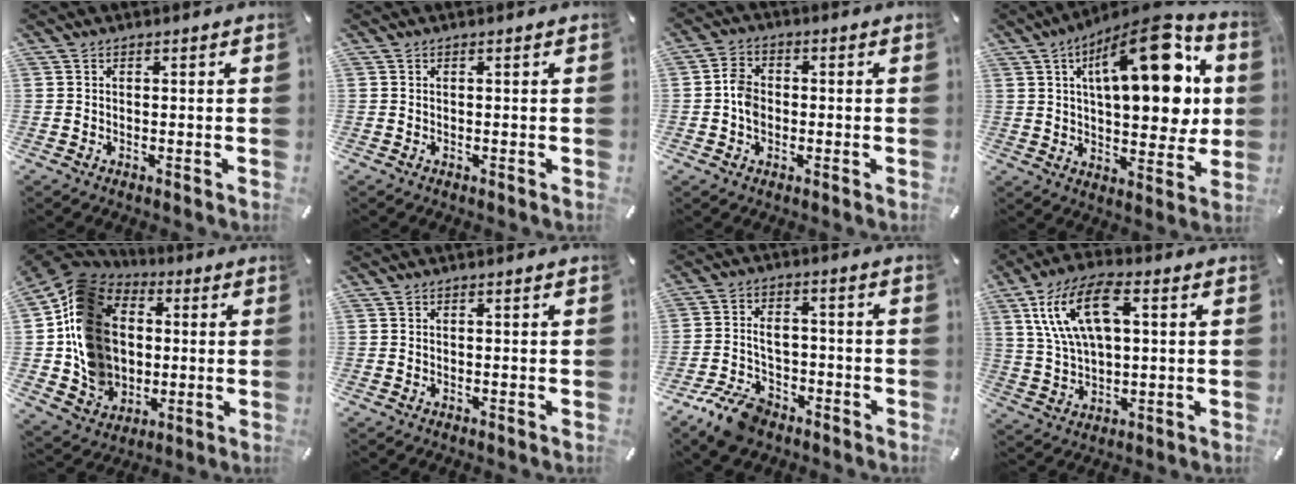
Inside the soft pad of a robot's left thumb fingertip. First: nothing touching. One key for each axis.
{"total": 0.0}
{"total": 4.8, "fx": -0.7, "fy": 3.7, "fz": 3.0, "tx": -0.058, "ty": 0.009, "tz": -0.013}
{"total": 22.7, "fx": 7.9, "fy": 9.8, "fz": 18.8, "tx": -0.263, "ty": -0.039, "tz": 0.115}
{"total": 17.7, "fx": 1.0, "fy": 15.2, "fz": 9.0, "tx": -0.188, "ty": 0.007, "tz": 0.028}
{"total": 0.0}
{"total": 9.7, "fx": -4.7, "fy": 6.6, "fz": 5.4, "tx": -0.106, "ty": 0.035, "tz": -0.079}
{"total": 13.9, "fx": 4.9, "fy": 7.3, "fz": 10.8, "tx": -0.239, "ty": 0.011, "tz": 0.087}